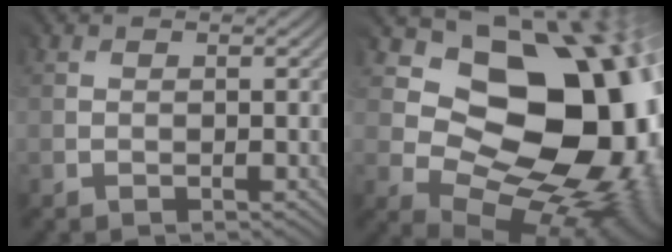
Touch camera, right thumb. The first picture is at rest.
{"total": 14.7, "force": [1.5, 10.9, 9.8], "torque": [-0.091, -0.004, 0.041]}